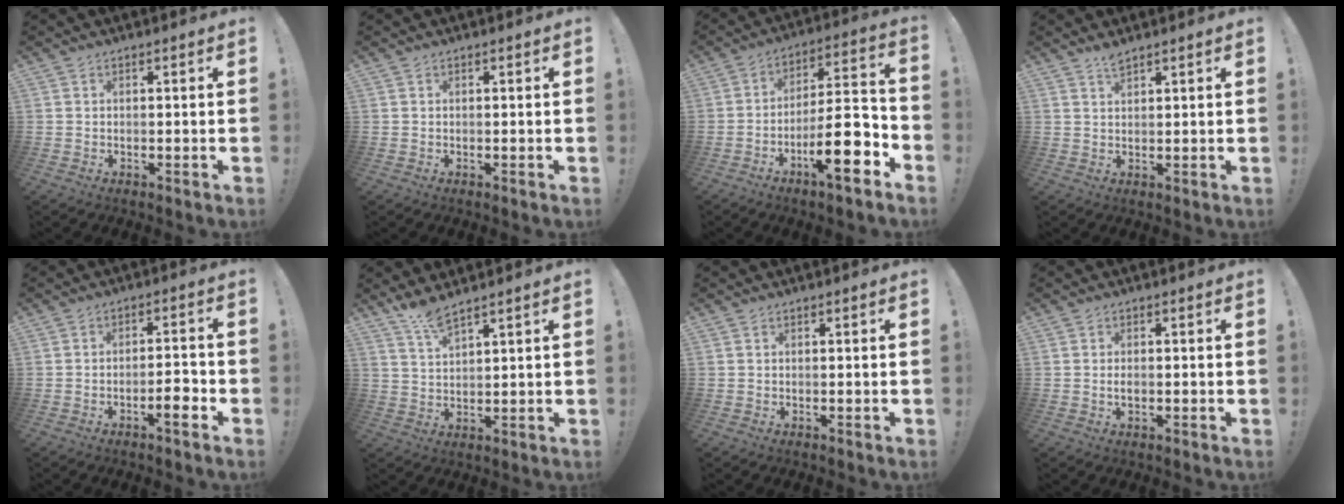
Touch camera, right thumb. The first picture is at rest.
{"total": 0.0}
{"total": 17.2, "force": [-7.6, 4.4, 14.7], "torque": [-0.219, 0.037, -0.120]}
{"total": 2.4, "force": [2.2, 0.3, 1.0], "torque": [-0.008, -0.017, 0.037]}
{"total": 6.3, "force": [-3.2, 1.6, 5.1], "torque": [-0.067, 0.010, -0.054]}
{"total": 5.5, "force": [4.7, 0.4, 2.9], "torque": [-0.052, -0.030, 0.082]}
{"total": 0.0}
{"total": 1.1, "force": [-0.2, 0.5, 1.0], "torque": [-0.019, 0.001, -0.004]}